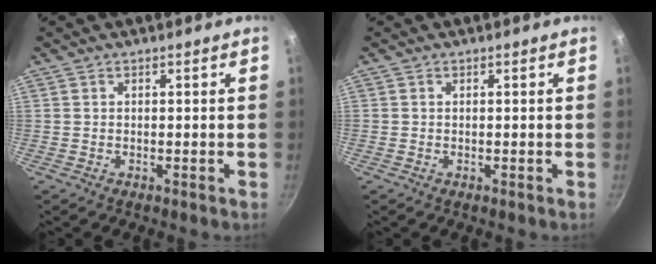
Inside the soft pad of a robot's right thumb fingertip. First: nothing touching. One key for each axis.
{"total": 0.0}